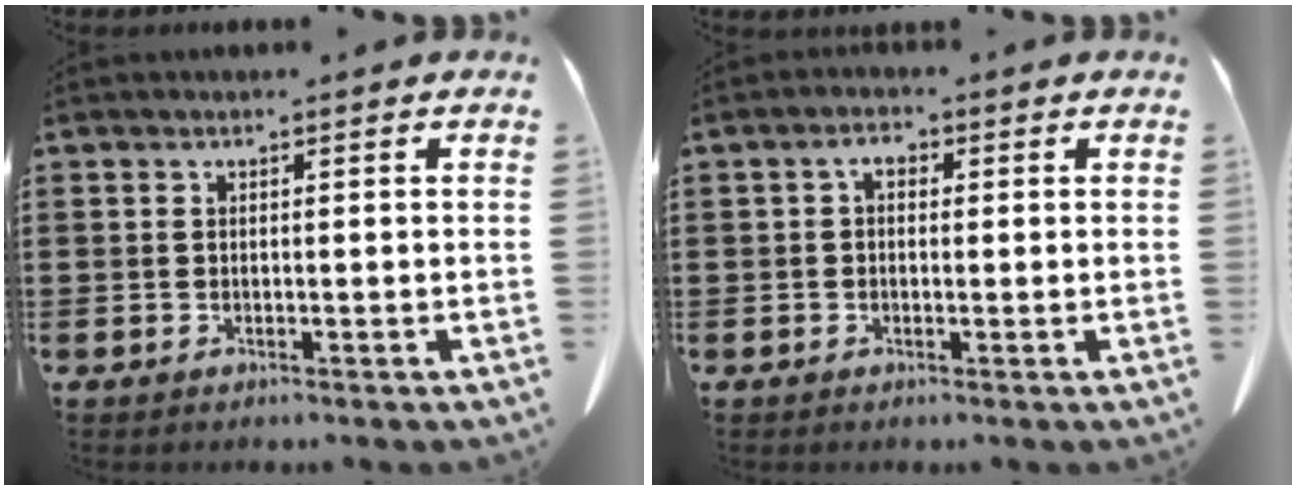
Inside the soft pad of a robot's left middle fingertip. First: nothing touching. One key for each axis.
{"total": 2.2, "fx": 0.1, "fy": 1.3, "fz": 1.8, "tx": -0.039, "ty": 0.009, "tz": 0.000}